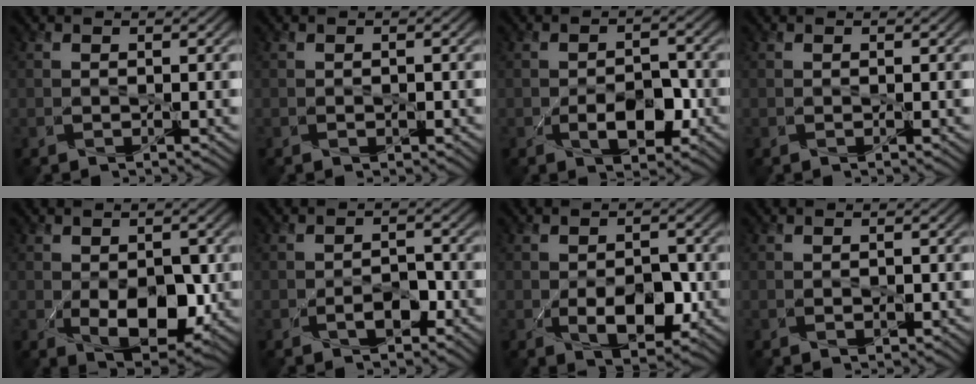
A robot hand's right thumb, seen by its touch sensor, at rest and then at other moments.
{"total": 0.7, "force": [-0.3, 0.5, 0.5], "torque": [-0.006, -0.002, -0.004]}
{"total": 5.1, "force": [-1.7, 3.0, 3.7], "torque": [-0.061, -0.005, -0.025]}
{"total": 0.0}
{"total": 8.2, "force": [-1.5, 4.9, 6.5], "torque": [-0.117, -0.027, -0.010]}
{"total": 3.0, "force": [-1.5, 1.8, 1.9], "torque": [-0.031, 0.001, -0.023]}
{"total": 6.2, "force": [-1.6, 3.6, 4.7], "torque": [-0.078, -0.014, -0.019]}
{"total": 1.0, "force": [-0.3, 0.7, 0.7], "torque": [-0.010, -0.004, -0.002]}